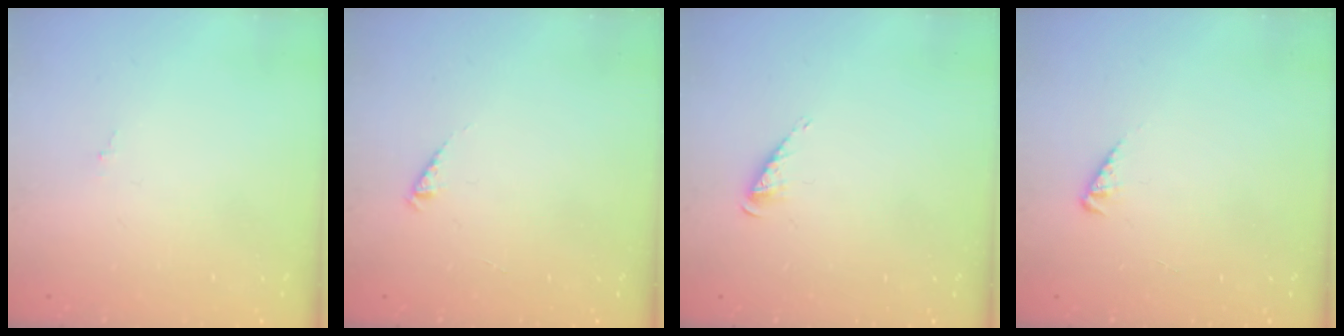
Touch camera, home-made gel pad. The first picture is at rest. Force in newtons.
{"total": 0.5, "press": 0.5, "slide": 0.2}
{"total": 3.3, "press": 3.3, "slide": 0.5}
{"total": 1.9, "press": 1.9, "slide": 0.3}